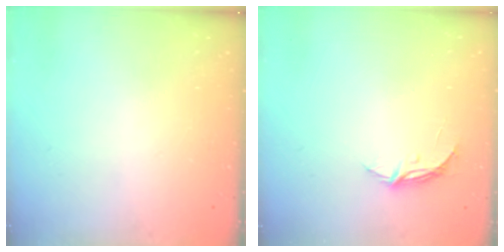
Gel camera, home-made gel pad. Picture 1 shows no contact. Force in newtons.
{"total": 4.2, "press": 4.2, "slide": 0.3}